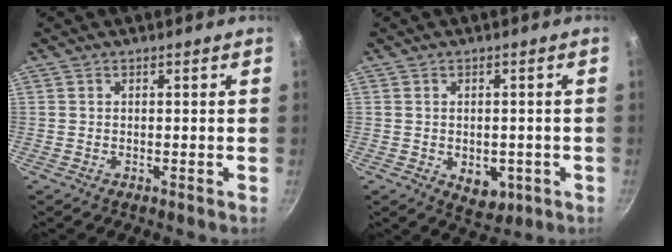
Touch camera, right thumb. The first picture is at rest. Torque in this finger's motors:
{"motor_torque": [-0.32, 0.32, -0.26, 0.14, 0.12]}